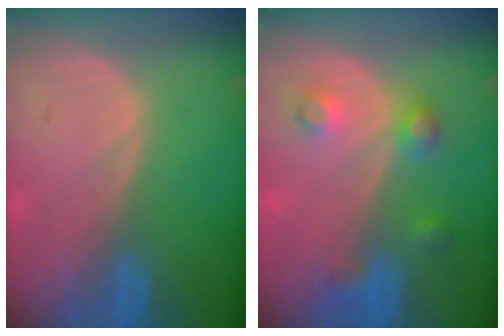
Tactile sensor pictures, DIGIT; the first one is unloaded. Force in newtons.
{"total": 4.2, "press": 4.2, "slide": 0.0}